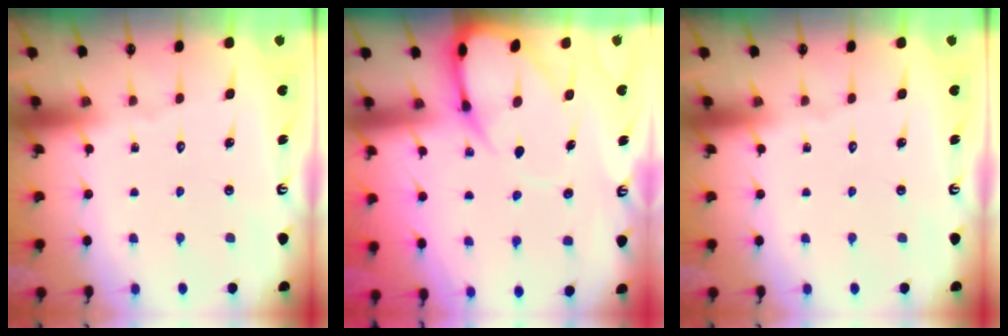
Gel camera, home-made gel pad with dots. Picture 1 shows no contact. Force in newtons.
{"total": 9.5, "press": 9.4, "slide": 0.9}
{"total": 0.0}